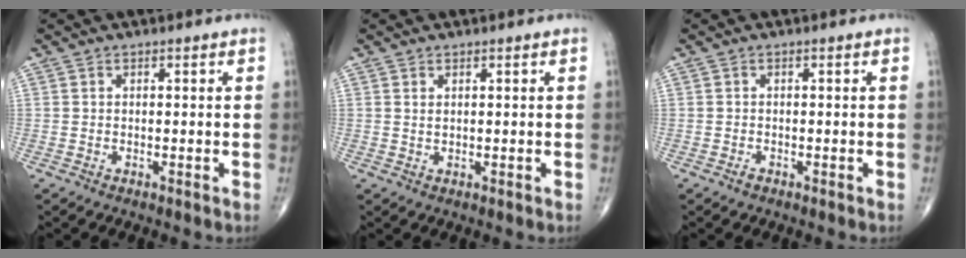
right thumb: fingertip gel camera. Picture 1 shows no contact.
{"total": 0.8, "force": [0.5, 0.3, 0.6], "torque": [-0.010, -0.003, 0.011]}
{"total": 0.7, "force": [-0.5, 0.4, 0.3], "torque": [-0.003, 0.001, -0.011]}